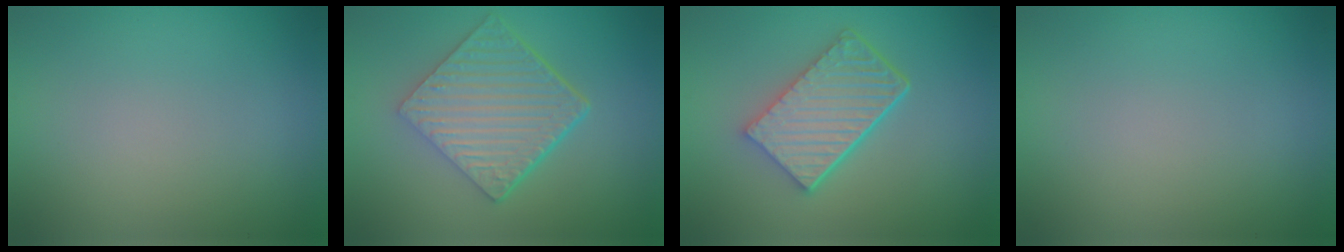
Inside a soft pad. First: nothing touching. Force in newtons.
{"total": 6.6, "press": 4.6, "slide": 4.7}
{"total": 5.7, "press": 4.2, "slide": 3.9}
{"total": 0.0}